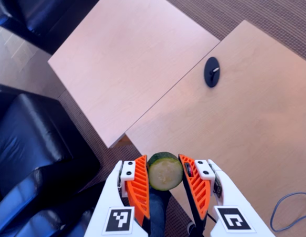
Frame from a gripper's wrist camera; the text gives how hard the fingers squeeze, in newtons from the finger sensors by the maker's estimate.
{"total": 14.0, "left": 14.1, "right": 13.9}